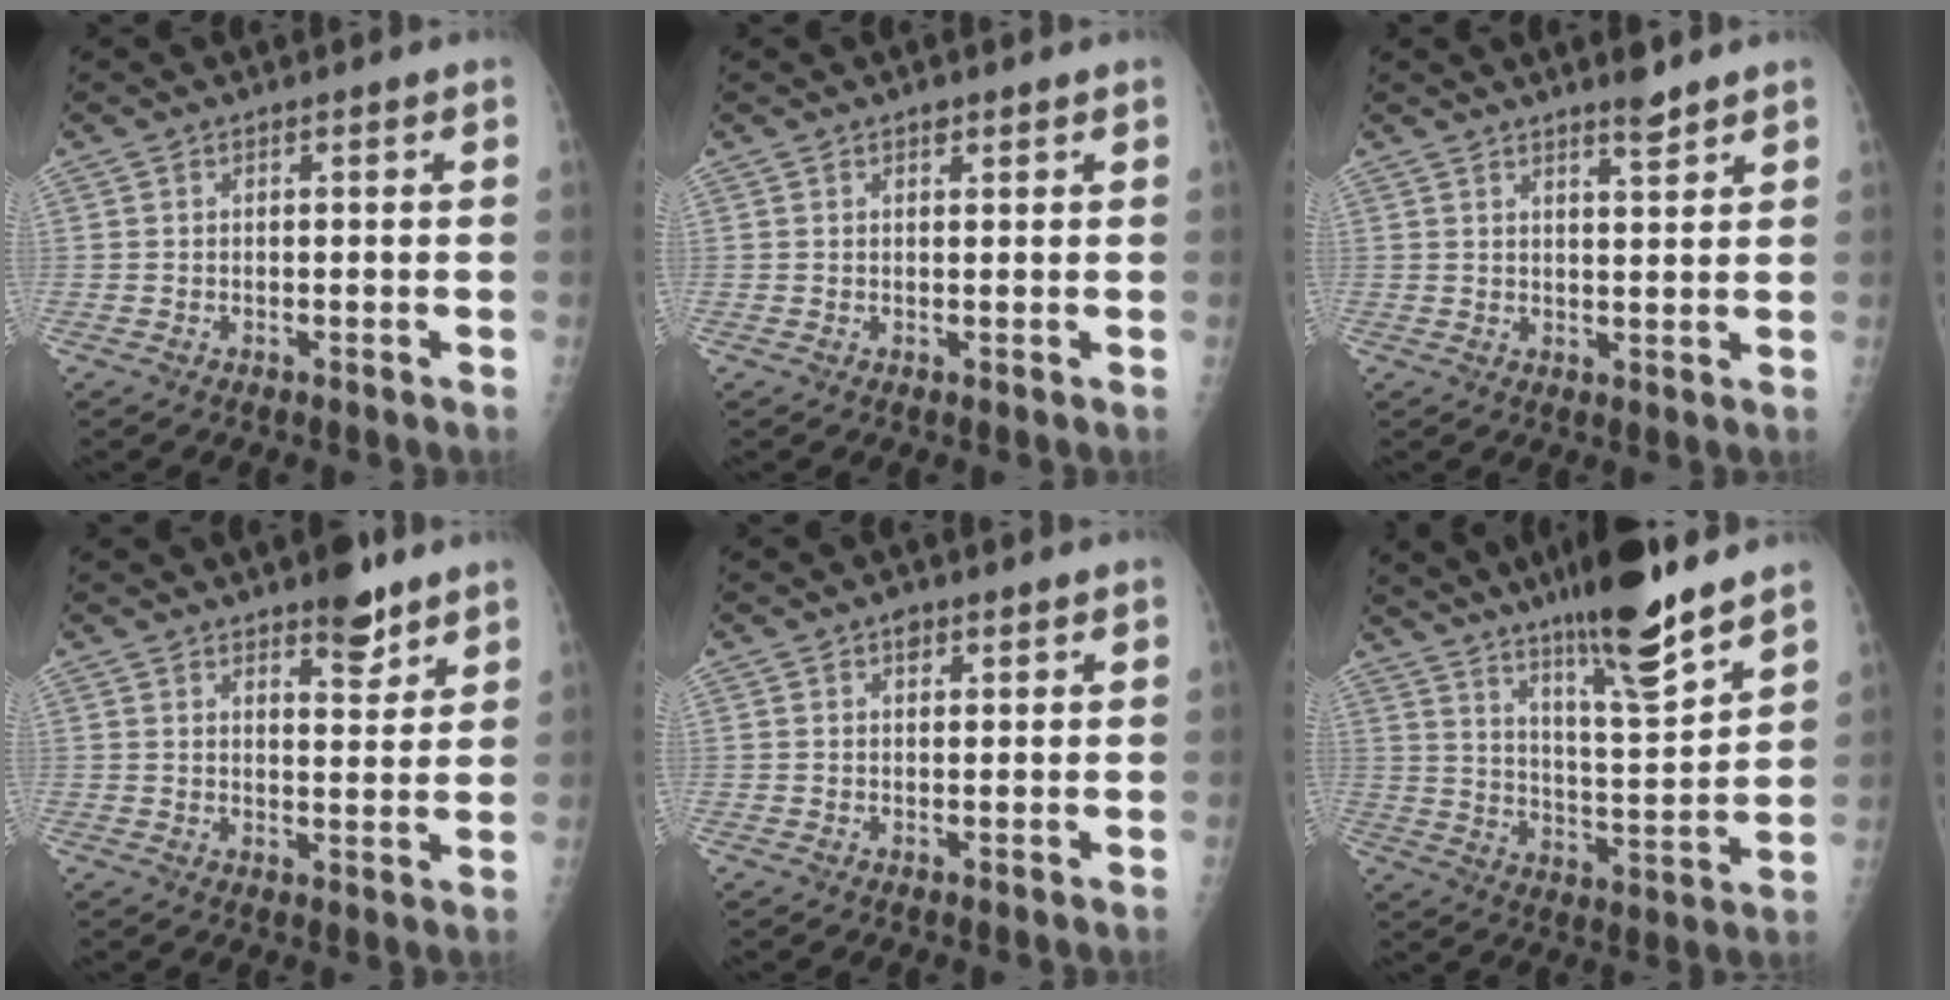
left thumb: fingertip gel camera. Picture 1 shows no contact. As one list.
[{"total": 1.1, "force": [0.8, 0.5, 0.6], "torque": [-0.002, -0.003, 0.009]}, {"total": 3.4, "force": [2.8, 0.3, 1.9], "torque": [-0.022, -0.024, 0.044]}, {"total": 6.4, "force": [4.6, 2.4, 3.7], "torque": [-0.028, -0.030, 0.064]}, {"total": 1.9, "force": [1.1, 1.1, 1.0], "torque": [-0.003, -0.003, 0.014]}, {"total": 17.0, "force": [12.7, 1.6, 11.2], "torque": [-0.163, -0.076, 0.211]}]